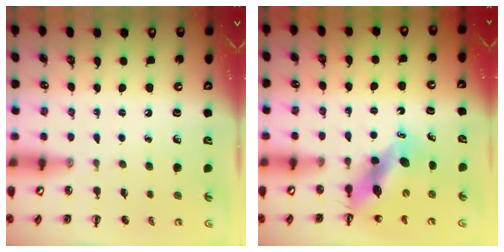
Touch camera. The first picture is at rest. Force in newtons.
{"total": 10.0, "press": 9.6, "slide": 2.7}